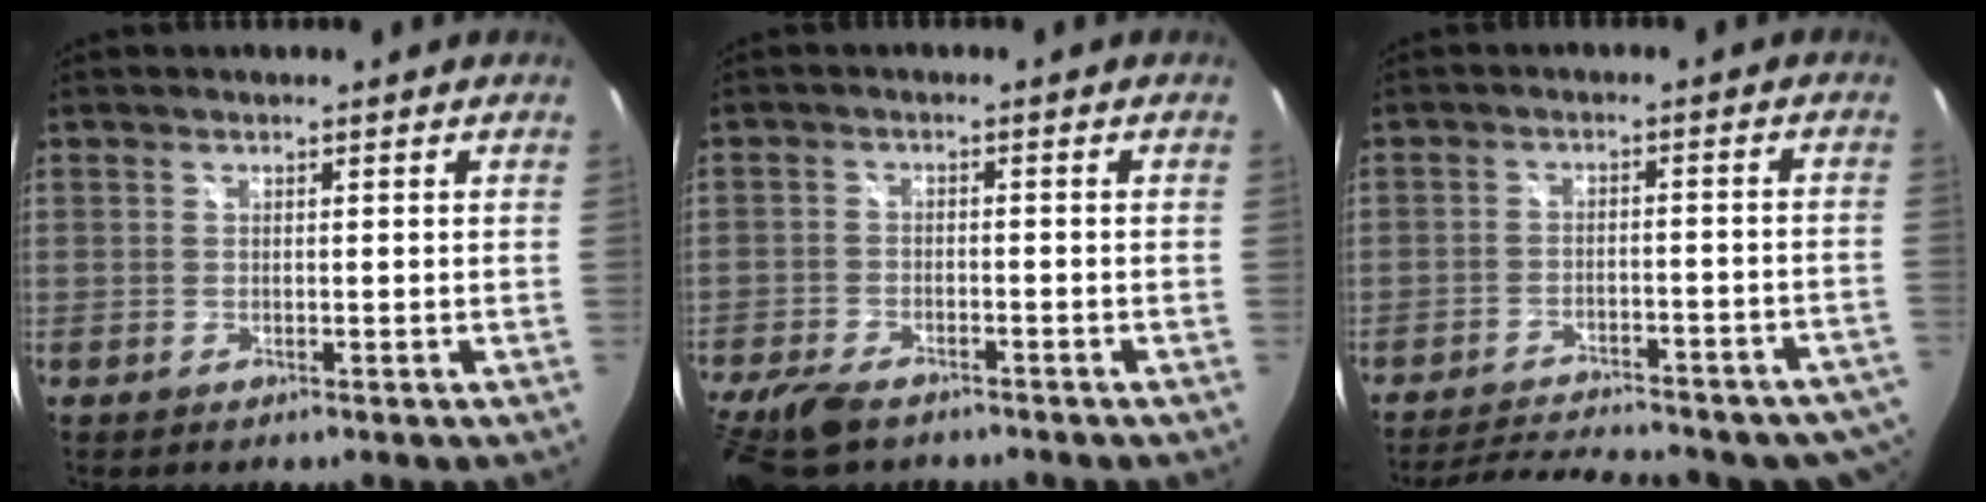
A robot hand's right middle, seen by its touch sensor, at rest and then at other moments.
{"total": 10.1, "force": [-7.7, 4.1, 4.9], "torque": [-0.131, -0.025, -0.141]}
{"total": 20.4, "force": [-17.3, 6.2, 8.9], "torque": [-0.155, -0.012, -0.212]}